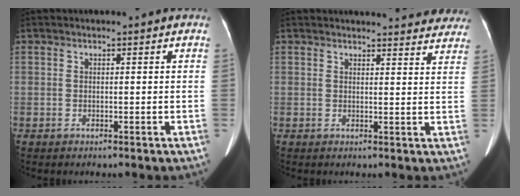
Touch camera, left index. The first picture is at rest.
{"total": 17.6, "force": [16.8, 3.4, 3.8], "torque": [-0.024, -0.038, 0.174]}